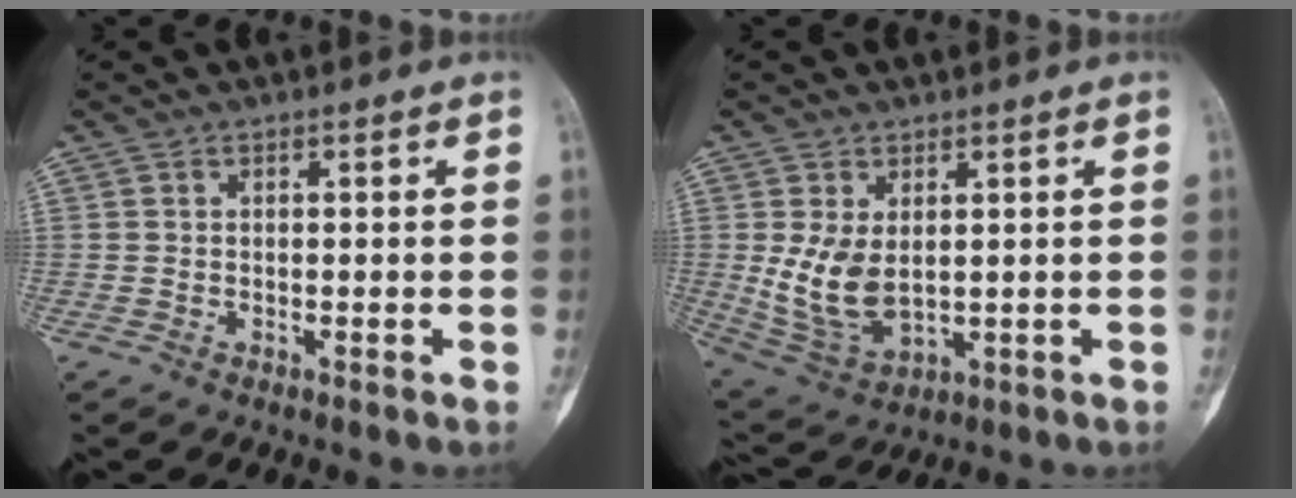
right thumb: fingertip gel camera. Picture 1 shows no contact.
{"total": 9.6, "force": [0.7, 6.0, 7.5], "torque": [-0.135, -0.013, 0.034]}